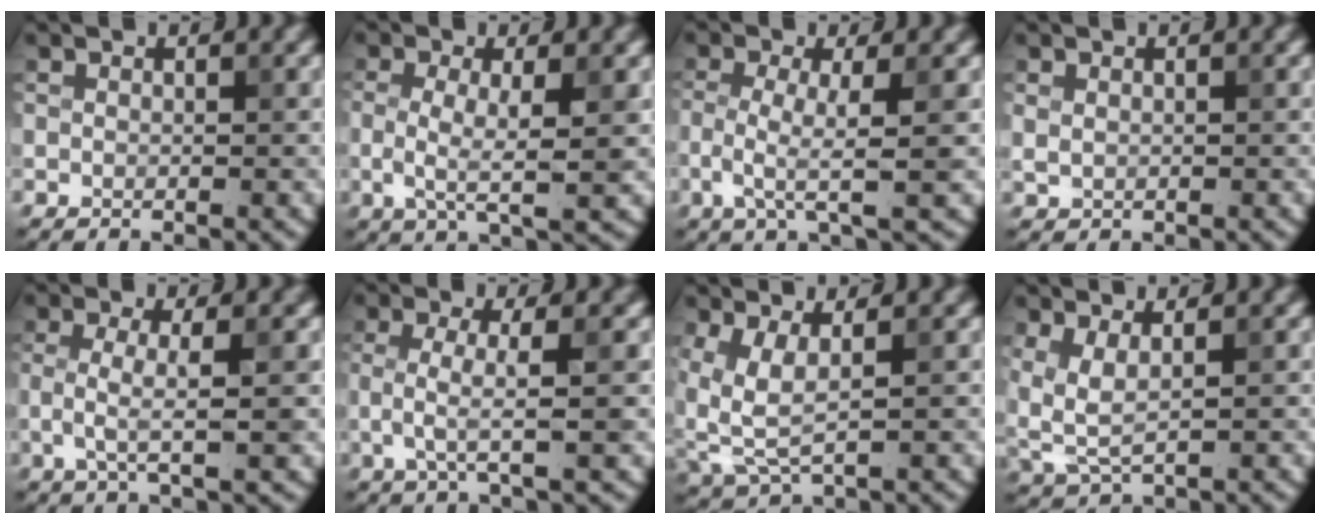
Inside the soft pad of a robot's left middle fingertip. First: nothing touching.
{"total": 4.0, "force": [-0.4, 1.0, 3.8], "torque": [-0.084, -0.006, -0.008]}
{"total": 3.8, "force": [-0.8, 0.7, 3.6], "torque": [-0.081, -0.007, -0.020]}
{"total": 0.8, "force": [0.2, 0.6, 0.5], "torque": [-0.017, -0.002, 0.010]}
{"total": 3.4, "force": [-0.4, 0.6, 3.3], "torque": [-0.072, -0.005, -0.007]}
{"total": 3.7, "force": [-0.4, 0.7, 3.6], "torque": [-0.077, -0.005, -0.009]}
{"total": 3.9, "force": [0.4, 1.9, 3.4], "torque": [-0.097, -0.013, 0.015]}
{"total": 3.2, "force": [0.8, 1.4, 2.8], "torque": [-0.075, -0.004, 0.018]}